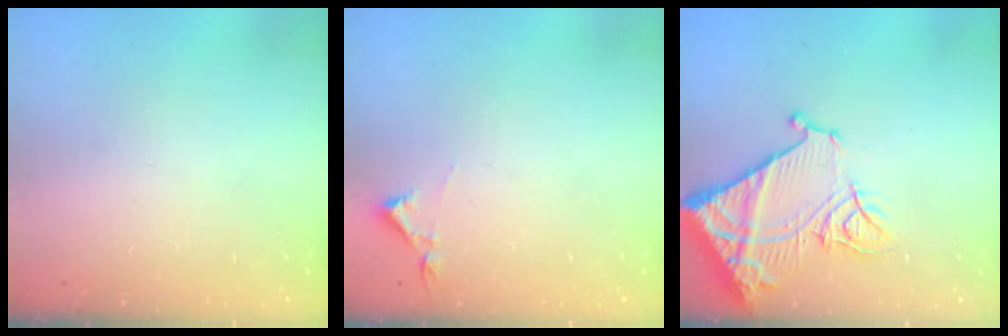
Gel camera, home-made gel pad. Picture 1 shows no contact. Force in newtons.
{"total": 2.9, "press": 2.9, "slide": 0.5}
{"total": 17.0, "press": 16.8, "slide": 2.0}